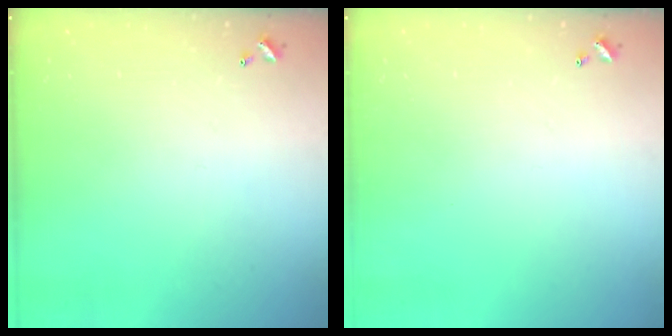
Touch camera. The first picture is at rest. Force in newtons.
{"total": 0.0}